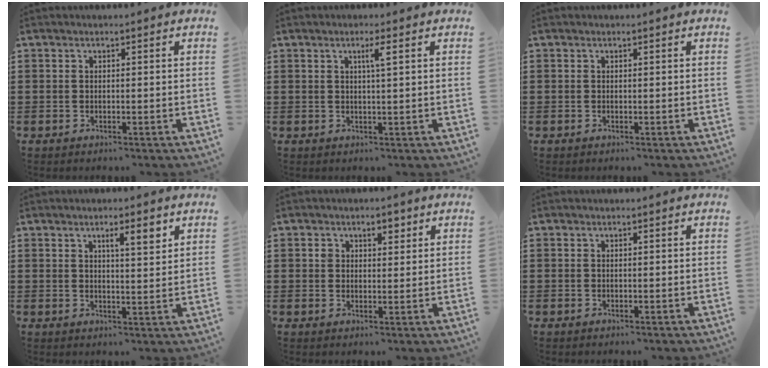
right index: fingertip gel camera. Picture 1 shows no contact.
{"total": 2.4, "force": [0.9, 0.0, 2.2], "torque": [-0.045, 0.000, 0.013]}
{"total": 0.0}
{"total": 3.9, "force": [2.1, 0.8, 3.2], "torque": [-0.051, -0.001, 0.031]}
{"total": 2.4, "force": [1.1, 1.7, 1.2], "torque": [-0.022, 0.005, 0.016]}
{"total": 0.0}